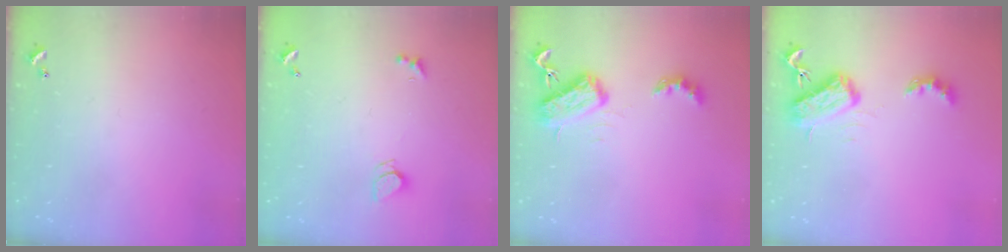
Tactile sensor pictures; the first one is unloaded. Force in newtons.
{"total": 2.2, "press": 2.2, "slide": 0.3}
{"total": 5.7, "press": 5.7, "slide": 0.5}
{"total": 5.7, "press": 5.7, "slide": 0.5}